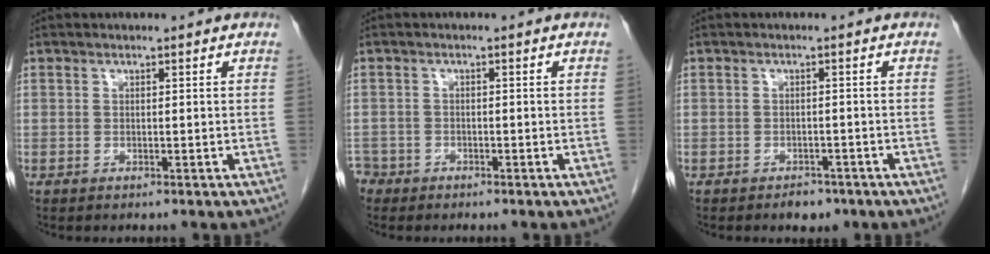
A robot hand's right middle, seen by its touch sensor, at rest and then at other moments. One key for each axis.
{"total": 2.8, "fx": -2.3, "fy": 1.6, "fz": -0.2, "tx": 0.000, "ty": 0.004, "tz": -0.046}
{"total": 2.5, "fx": -1.8, "fy": 1.3, "fz": 1.0, "tx": -0.019, "ty": 0.000, "tz": -0.019}